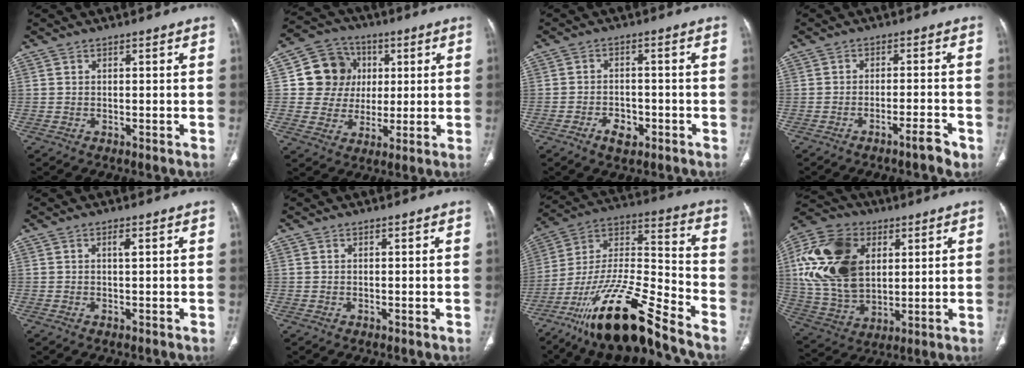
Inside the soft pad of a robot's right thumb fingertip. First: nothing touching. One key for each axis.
{"total": 12.4, "fx": 2.9, "fy": 11.3, "fz": 4.1, "tx": -0.034, "ty": 0.003, "tz": 0.052}
{"total": 4.4, "fx": -2.3, "fy": 2.7, "fz": 2.5, "tx": -0.034, "ty": 0.017, "tz": -0.036}
{"total": 3.9, "fx": -2.8, "fy": 0.7, "fz": 2.7, "tx": -0.046, "ty": 0.019, "tz": -0.041}
{"total": 1.2, "fx": 0.1, "fy": 0.3, "fz": 1.1, "tx": -0.021, "ty": 0.002, "tz": 0.000}
{"total": 0.0}
{"total": 21.9, "fx": -15.8, "fy": 4.7, "fz": 14.3, "tx": -0.289, "ty": 0.067, "tz": -0.289}
{"total": 21.7, "fx": 5.3, "fy": 14.8, "fz": 14.9, "tx": -0.291, "ty": -0.005, "tz": 0.101}